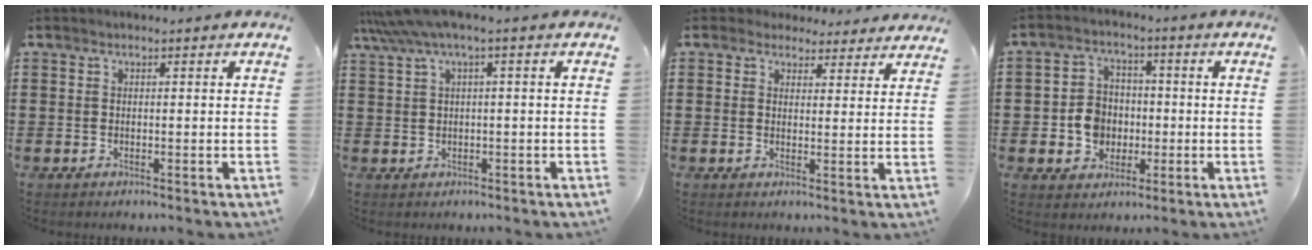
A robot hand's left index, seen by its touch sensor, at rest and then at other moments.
{"total": 4.2, "force": [1.1, 0.1, 4.0], "torque": [-0.091, -0.009, 0.015]}
{"total": 3.3, "force": [2.9, 1.4, 0.5], "torque": [-0.020, 0.000, 0.056]}
{"total": 6.1, "force": [-0.9, 5.3, 2.8], "torque": [-0.073, 0.013, -0.016]}